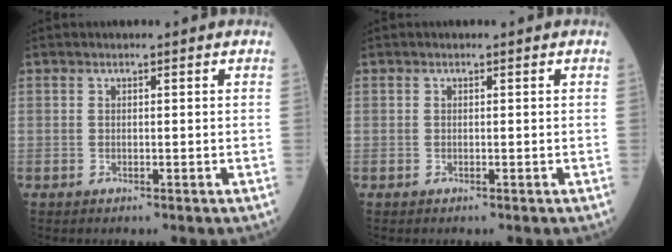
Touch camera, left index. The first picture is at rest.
{"total": 0.0}